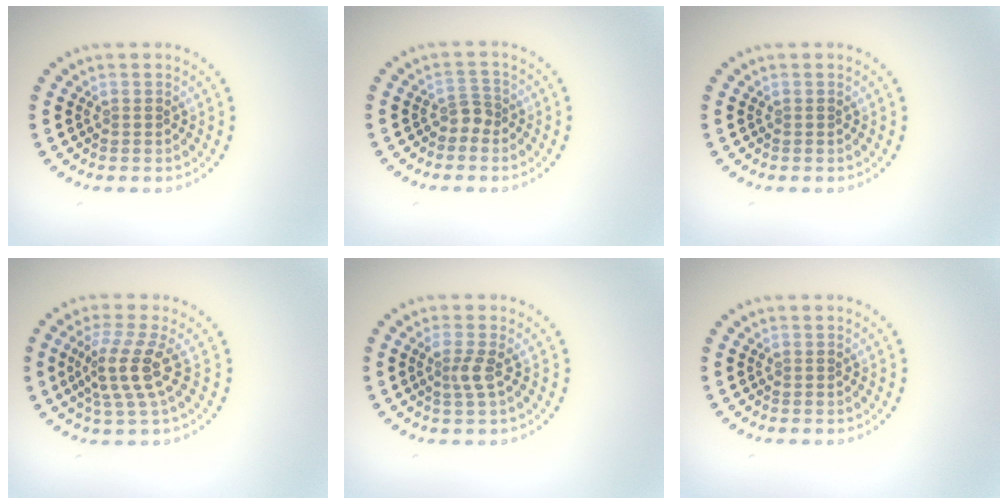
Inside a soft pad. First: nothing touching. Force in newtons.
{"total": 1.3, "press": 1.0, "slide": 0.8}
{"total": 0.0}
{"total": 3.7, "press": 2.9, "slide": 2.3}
{"total": 1.7, "press": 1.2, "slide": 1.2}
{"total": 0.0}